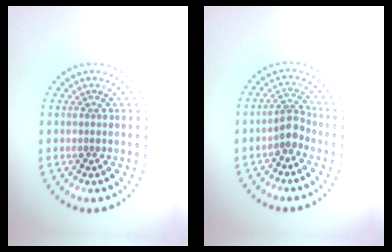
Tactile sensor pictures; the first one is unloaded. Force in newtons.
{"total": 2.1, "press": 1.6, "slide": 1.3}